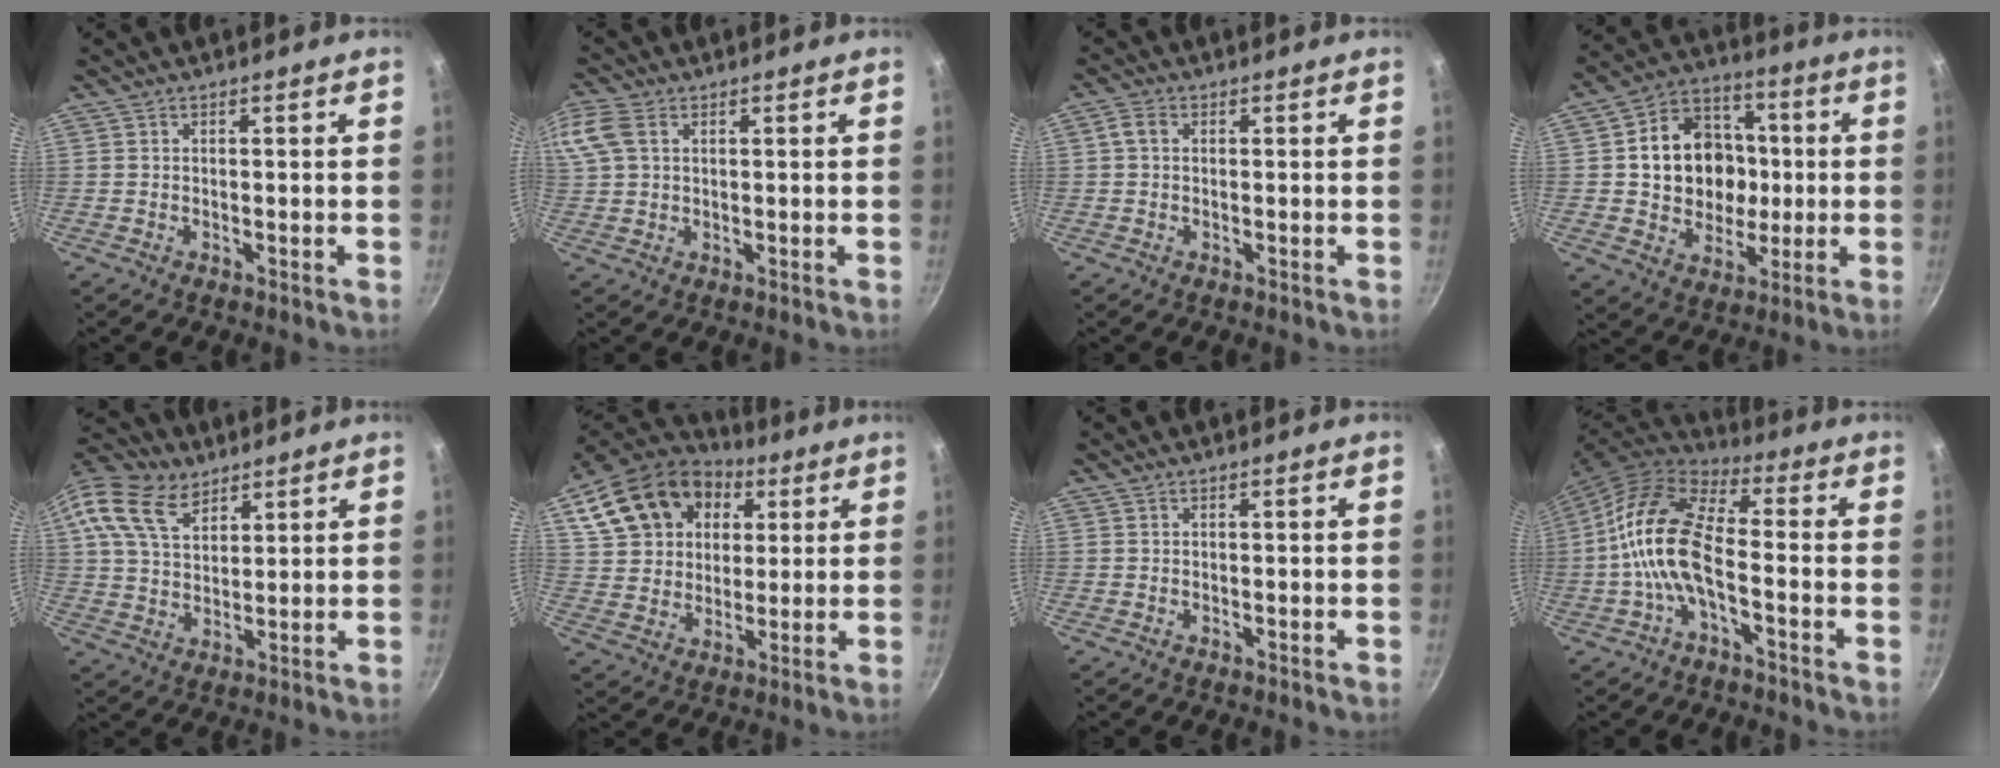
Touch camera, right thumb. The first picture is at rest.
{"total": 7.9, "force": [2.8, 5.2, 5.2], "torque": [-0.120, 0.018, 0.052]}
{"total": 2.2, "force": [0.2, 1.6, 1.5], "torque": [-0.031, 0.008, 0.002]}
{"total": 17.0, "force": [0.9, 14.4, 8.9], "torque": [-0.111, 0.024, 0.017]}
{"total": 15.6, "force": [8.8, 9.7, 8.4], "torque": [-0.161, -0.008, 0.160]}
{"total": 22.1, "force": [8.2, 16.6, 12.2], "torque": [-0.219, 0.025, 0.144]}
{"total": 0.0}
{"total": 13.5, "force": [-2.9, 6.2, 11.7], "torque": [-0.222, 0.037, -0.070]}